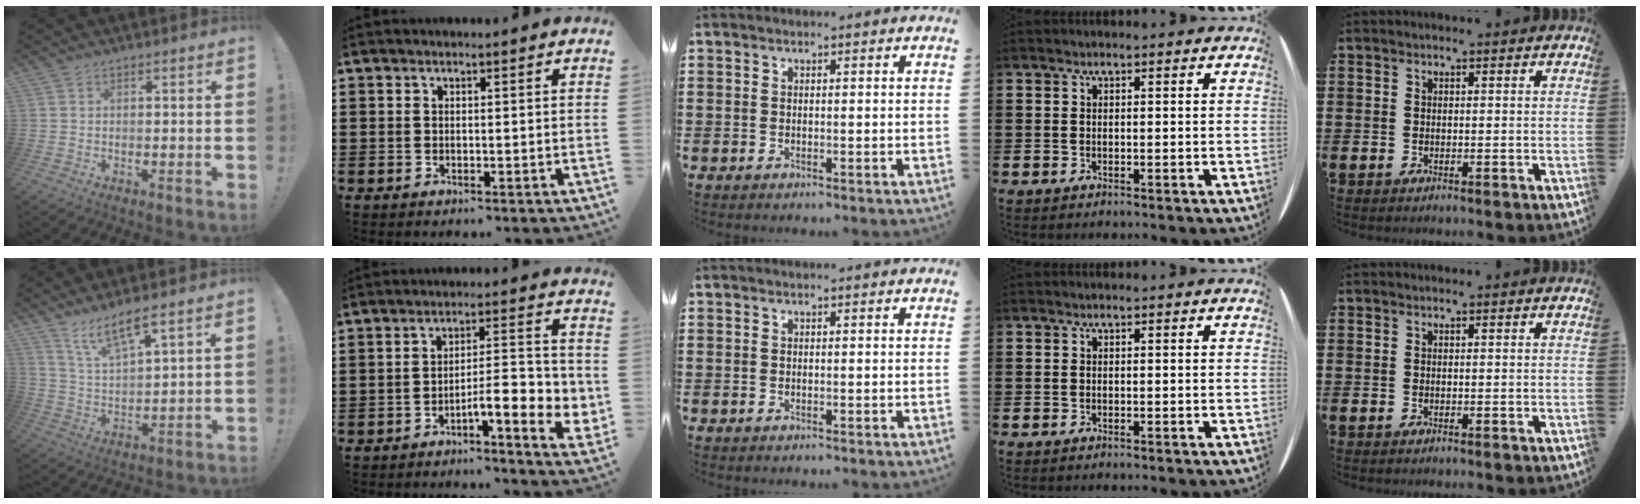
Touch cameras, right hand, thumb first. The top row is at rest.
{"thumb": {"total": 8.8, "force": [7.0, 1.3, 5.1], "torque": [-0.093, -0.040, 0.123]}, "index": {"total": 7.5, "force": [-2.9, 1.9, 6.6], "torque": [-0.092, -0.013, -0.050]}}